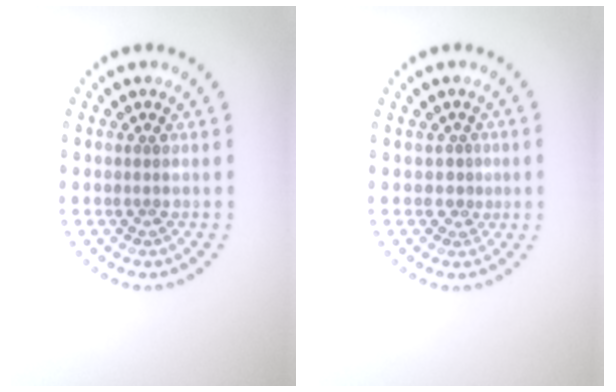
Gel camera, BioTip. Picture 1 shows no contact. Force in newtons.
{"total": 1.1, "press": 0.6, "slide": 1.0}